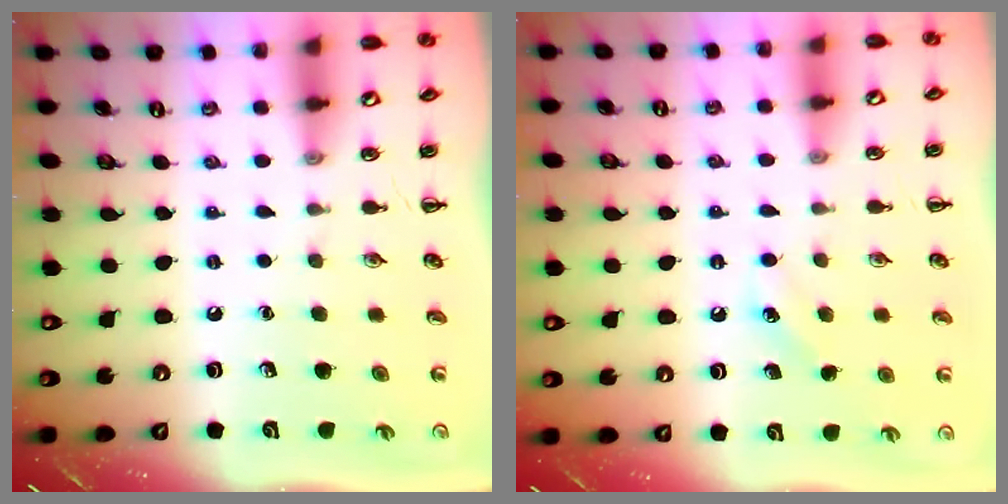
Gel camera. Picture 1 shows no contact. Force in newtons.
{"total": 5.3, "press": 5.0, "slide": 1.5}